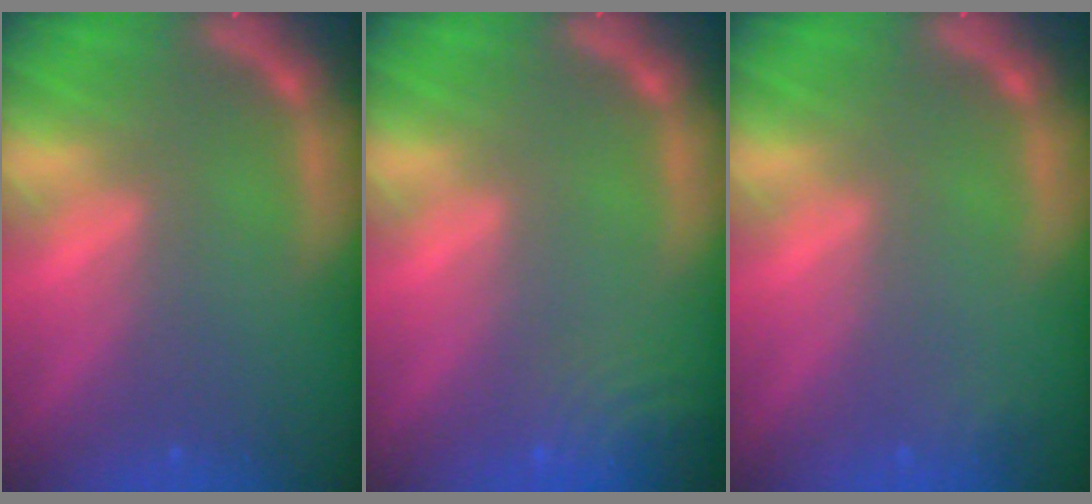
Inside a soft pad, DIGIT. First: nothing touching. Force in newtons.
{"total": 5.6}
{"total": 0.9}